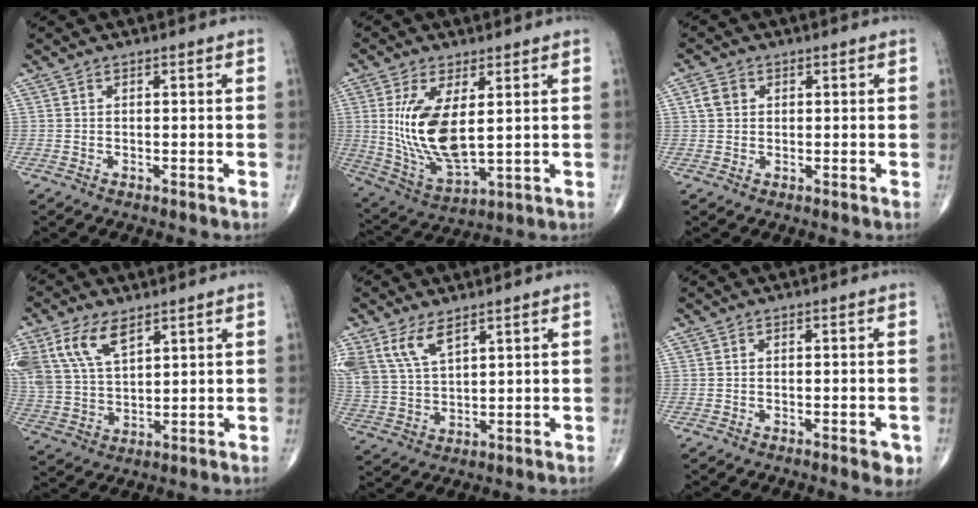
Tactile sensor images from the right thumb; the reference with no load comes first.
{"total": 14.4, "force": [2.3, 6.3, 12.8], "torque": [-0.253, -0.025, 0.062]}
{"total": 3.0, "force": [0.7, 2.5, 1.5], "torque": [-0.025, 0.005, 0.013]}
{"total": 11.7, "force": [6.3, 6.1, 7.8], "torque": [-0.157, -0.011, 0.133]}
{"total": 8.2, "force": [5.1, 3.7, 5.3], "torque": [-0.109, -0.012, 0.113]}
{"total": 3.2, "force": [-1.6, 1.1, 2.6], "torque": [-0.024, 0.000, -0.018]}